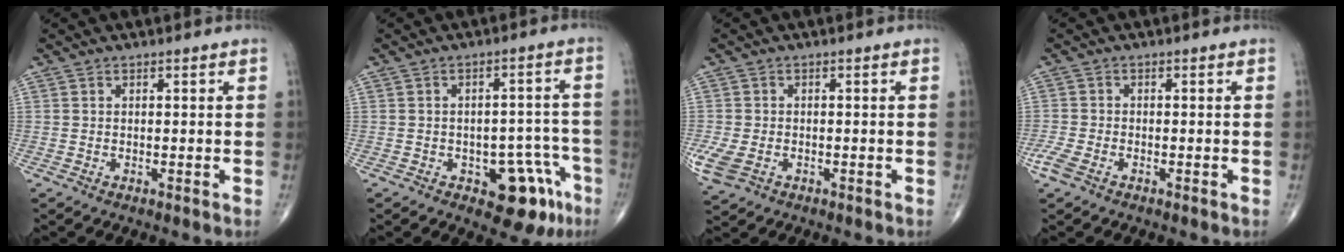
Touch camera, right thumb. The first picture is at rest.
{"total": 10.2, "force": [-5.1, 5.4, 7.0], "torque": [-0.042, 0.040, -0.057]}
{"total": 5.0, "force": [-1.7, 3.4, 3.2], "torque": [-0.082, 0.001, -0.026]}
{"total": 3.3, "force": [-1.9, 1.6, 2.1], "torque": [-0.059, 0.000, -0.040]}